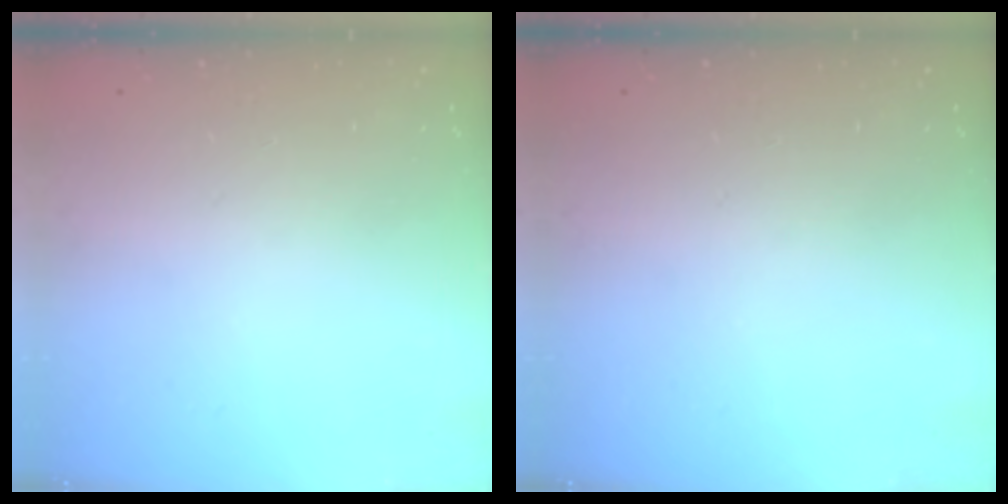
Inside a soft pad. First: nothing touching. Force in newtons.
{"total": 0.0}